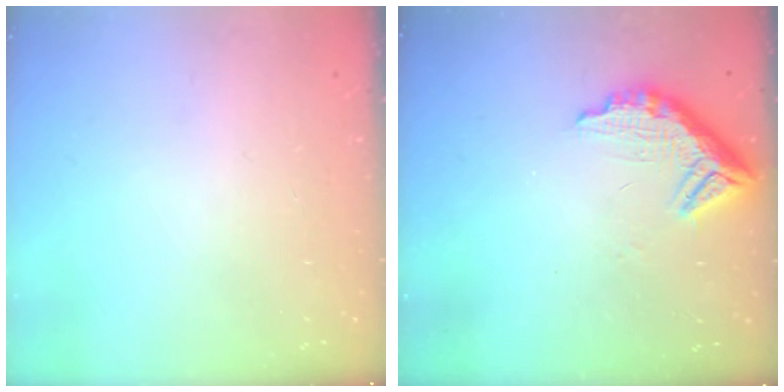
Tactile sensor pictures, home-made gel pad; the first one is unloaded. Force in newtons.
{"total": 10.8, "press": 10.7, "slide": 0.8}